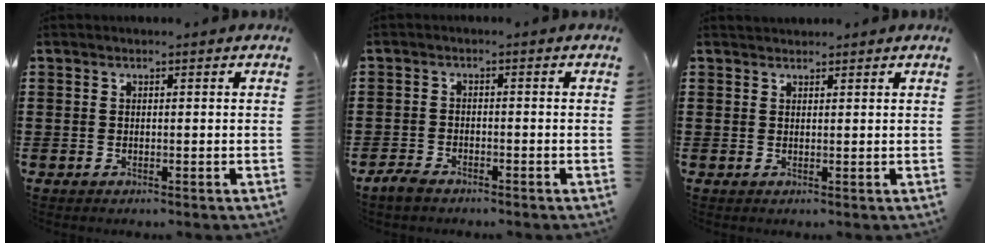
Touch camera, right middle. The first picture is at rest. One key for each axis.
{"total": 2.3, "fx": -2.0, "fy": 0.8, "fz": 0.8, "tx": -0.025, "ty": 0.000, "tz": -0.041}
{"total": 1.2, "fx": 1.1, "fy": 0.3, "fz": -0.1, "tx": -0.001, "ty": 0.001, "tz": 0.022}